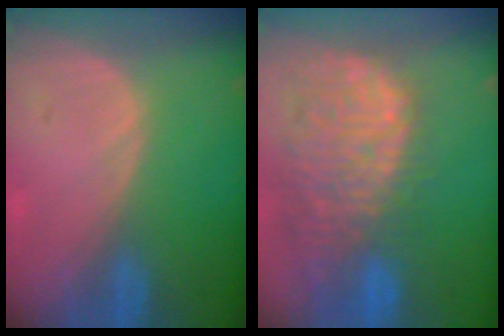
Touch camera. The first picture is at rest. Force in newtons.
{"total": 13.5, "press": 11.4, "slide": 7.3}